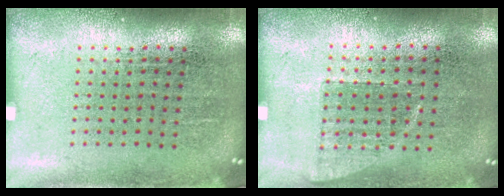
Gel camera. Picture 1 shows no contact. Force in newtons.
{"total": 0.7, "press": 0.7, "slide": 0.2}